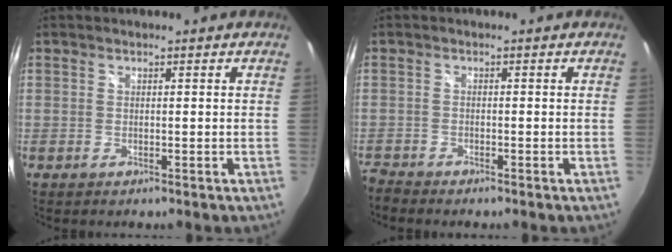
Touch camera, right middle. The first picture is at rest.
{"total": 2.7, "force": [-2.6, 0.4, 0.0], "torque": [-0.011, -0.013, -0.059]}